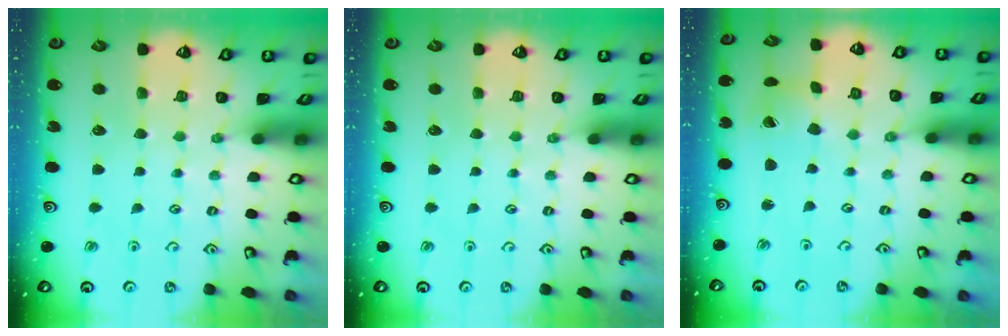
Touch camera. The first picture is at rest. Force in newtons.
{"total": 0.0}
{"total": 2.9, "press": 2.9, "slide": 0.4}